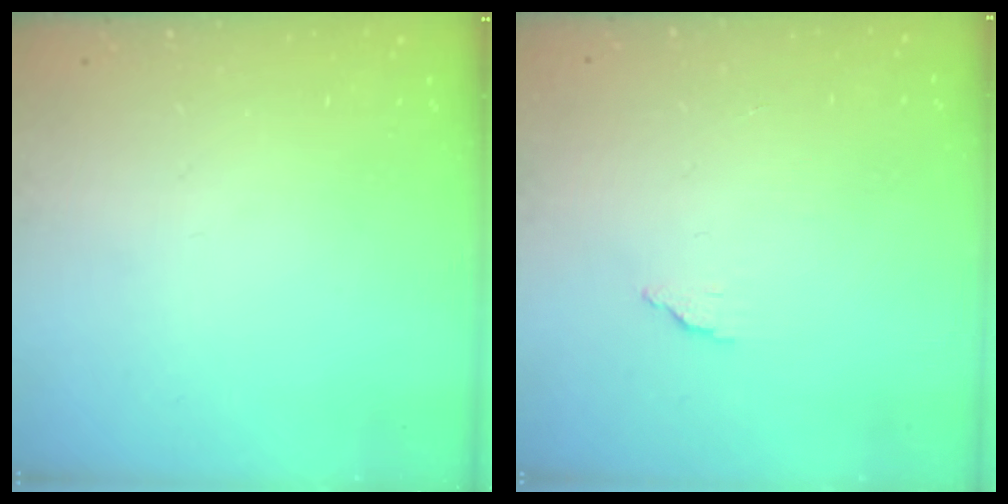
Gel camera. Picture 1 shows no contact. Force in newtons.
{"total": 1.7, "press": 1.7, "slide": 0.1}